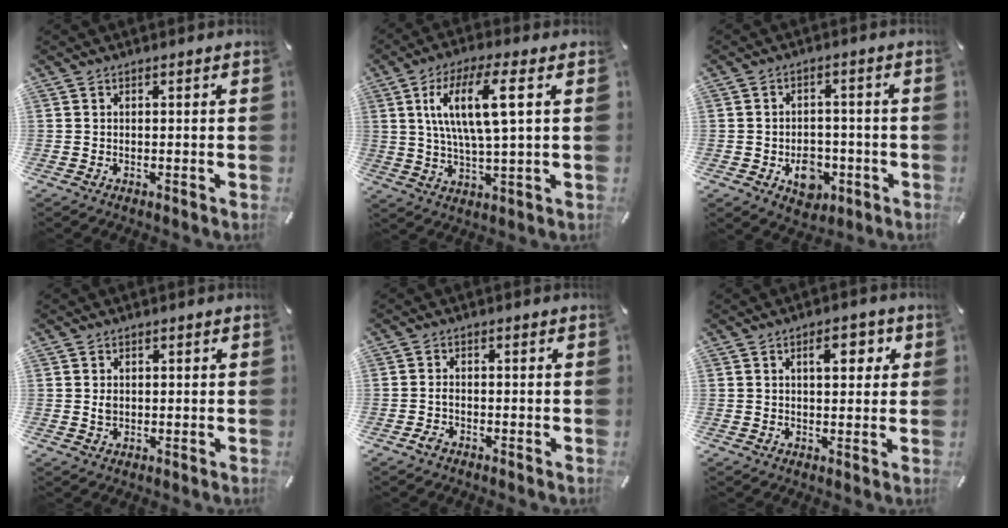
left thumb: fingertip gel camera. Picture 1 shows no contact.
{"total": 12.2, "force": [3.5, 2.9, 11.4], "torque": [-0.240, 0.002, 0.052]}
{"total": 7.8, "force": [-2.6, 6.1, 4.1], "torque": [-0.046, 0.014, -0.040]}
{"total": 1.5, "force": [0.4, 1.3, 0.7], "torque": [-0.007, -0.001, 0.005]}
{"total": 1.4, "force": [-1.0, 0.7, 0.7], "torque": [-0.017, 0.003, -0.018]}
{"total": 5.7, "force": [2.1, 2.8, 4.5], "torque": [-0.056, -0.006, 0.024]}